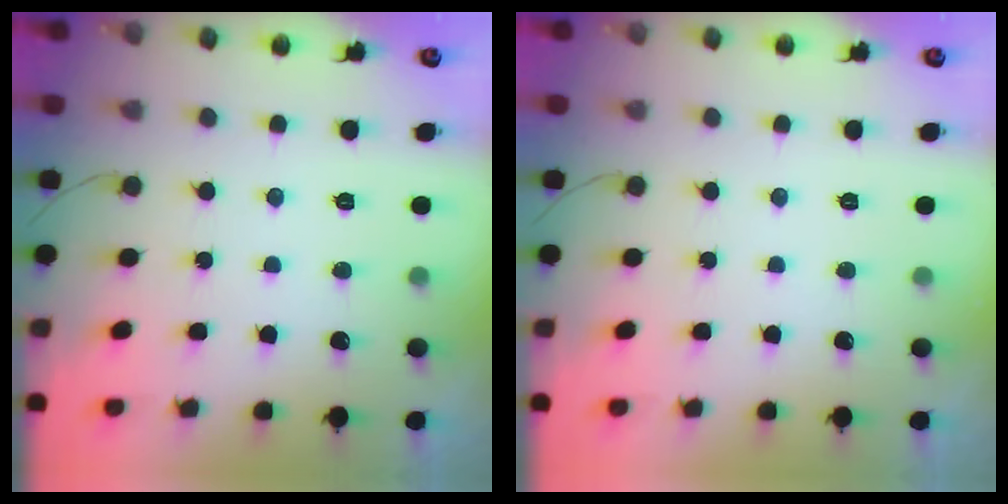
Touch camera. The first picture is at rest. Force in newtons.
{"total": 0.0}